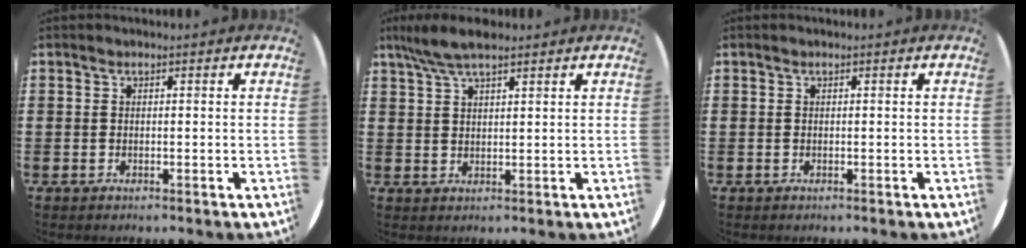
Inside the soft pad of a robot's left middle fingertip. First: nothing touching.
{"total": 4.9, "force": [3.9, 1.0, 2.9], "torque": [-0.065, 0.001, 0.070]}
{"total": 0.0}